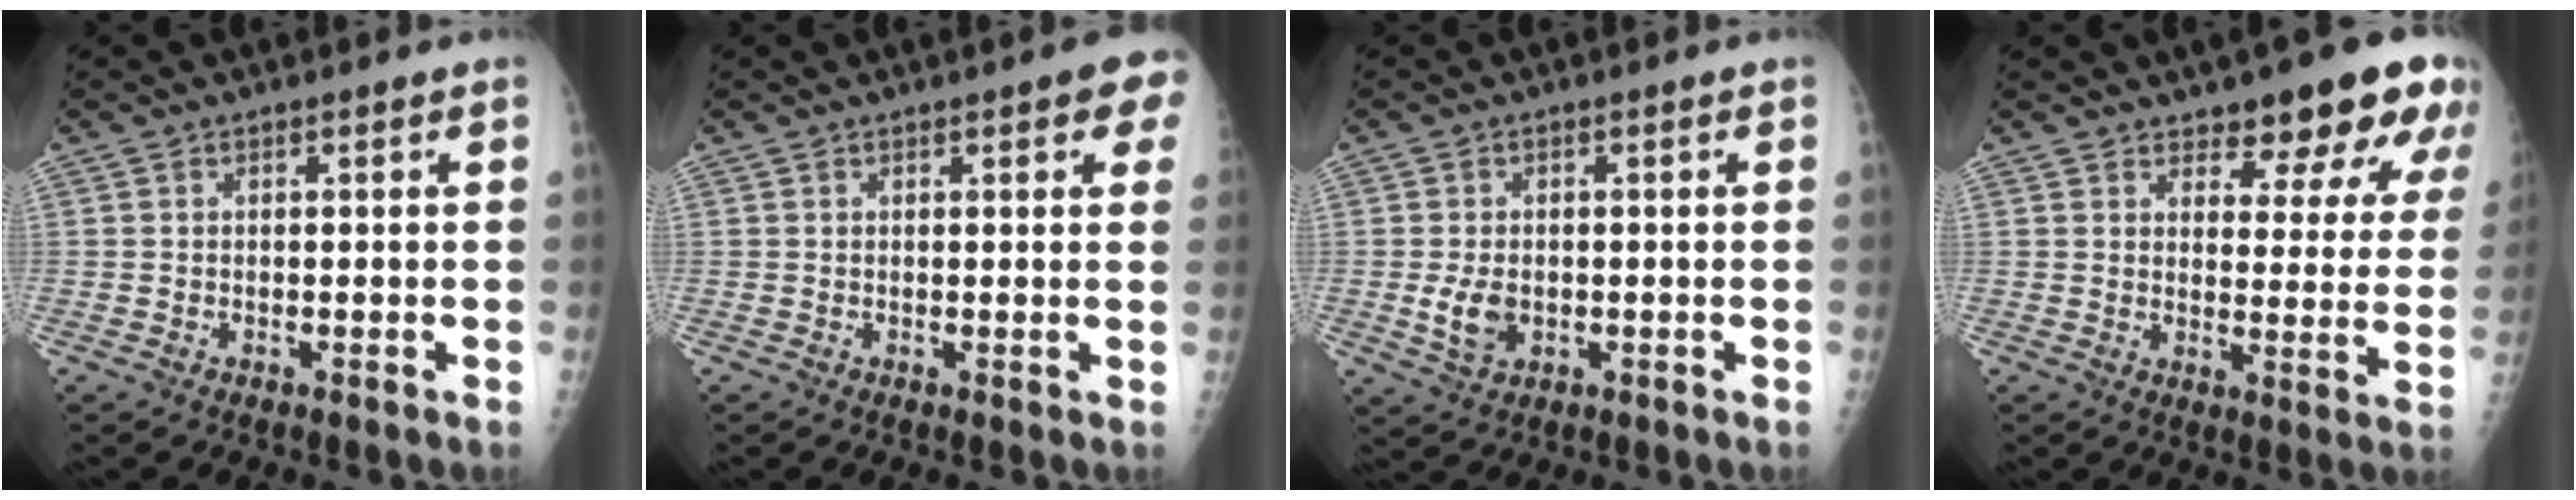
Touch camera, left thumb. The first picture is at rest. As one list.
[{"total": 5.3, "force": [2.4, 1.6, 4.4], "torque": [-0.035, -0.001, 0.022]}, {"total": 4.6, "force": [-0.6, 3.2, 3.3], "torque": [-0.056, -0.005, -0.004]}, {"total": 13.4, "force": [9.6, 4.9, 7.9], "torque": [-0.054, -0.057, 0.116]}]